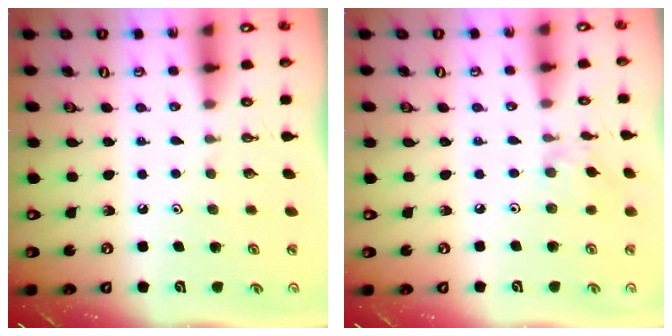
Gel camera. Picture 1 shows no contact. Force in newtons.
{"total": 3.0, "press": 3.0, "slide": 0.3}